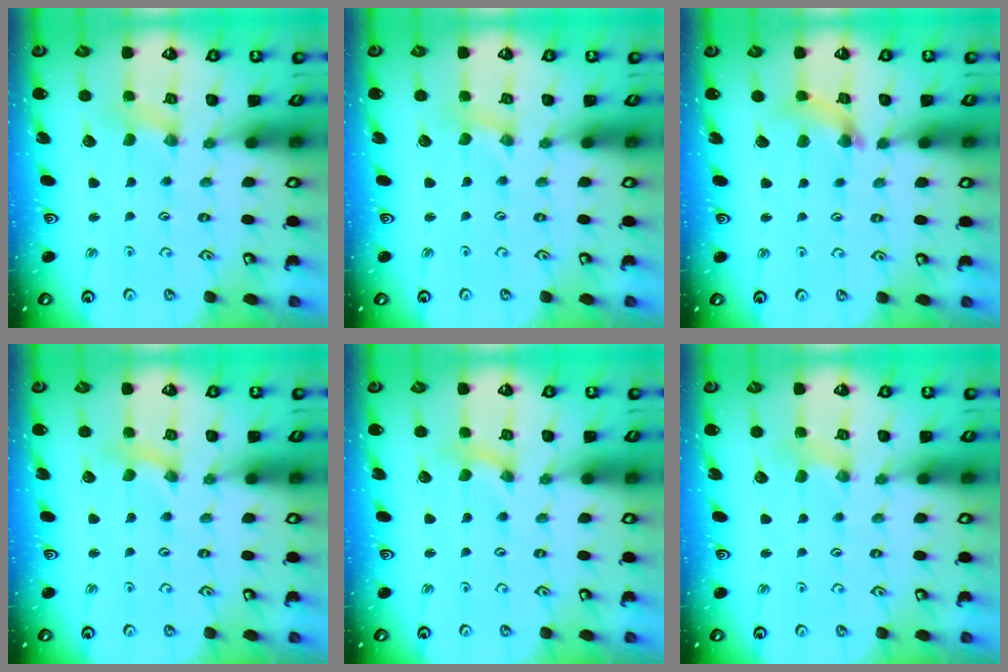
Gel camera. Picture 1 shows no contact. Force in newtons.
{"total": 0.0}
{"total": 5.5, "press": 5.5, "slide": 0.5}
{"total": 0.0}
{"total": 0.0}
{"total": 1.3, "press": 1.2, "slide": 0.3}